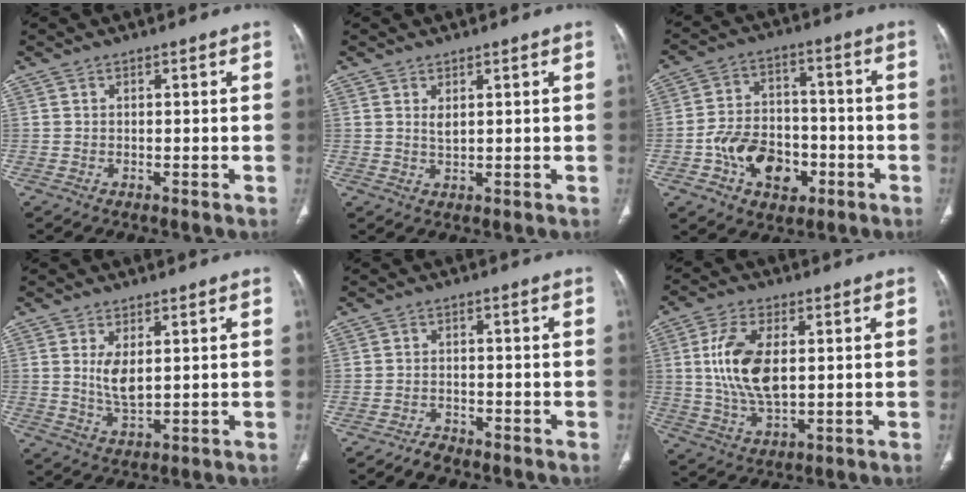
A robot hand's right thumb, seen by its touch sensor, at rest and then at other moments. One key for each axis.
{"total": 1.8, "fx": 0.8, "fy": 0.7, "fz": 1.4, "tx": -0.025, "ty": -0.008, "tz": 0.019}
{"total": 13.6, "fx": -4.9, "fy": 9.4, "fz": 8.4, "tx": -0.108, "ty": 0.035, "tz": -0.079}
{"total": 5.0, "fx": 1.3, "fy": 2.2, "fz": 4.3, "tx": -0.078, "ty": -0.018, "tz": 0.034}
{"total": 2.3, "fx": -2.1, "fy": 0.9, "fz": 0.5, "tx": -0.016, "ty": 0.008, "tz": -0.037}
{"total": 12.3, "fx": 1.8, "fy": 6.3, "fz": 10.4, "tx": -0.209, "ty": -0.007, "tz": 0.038}